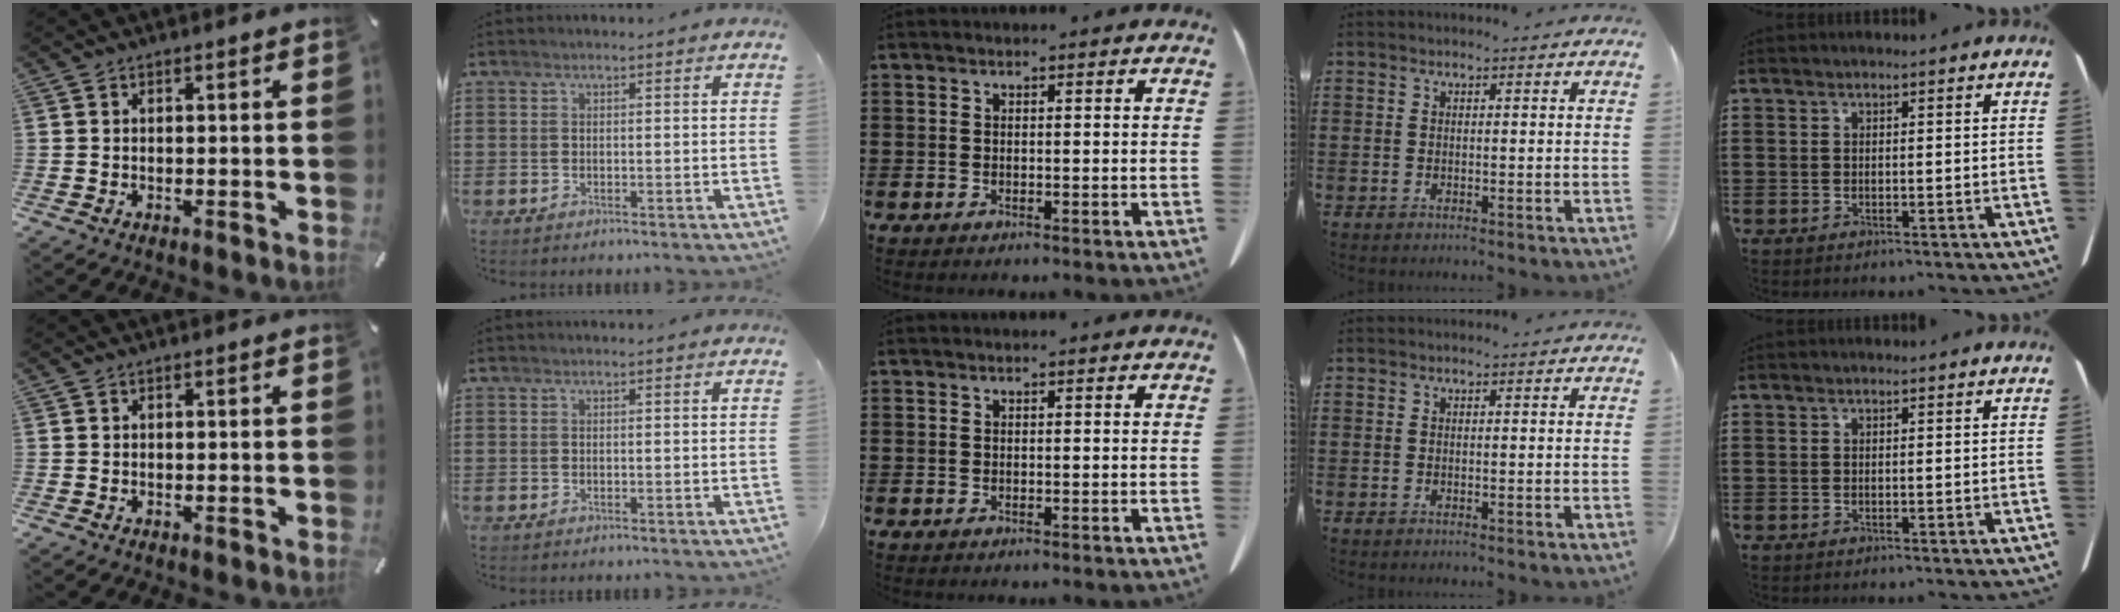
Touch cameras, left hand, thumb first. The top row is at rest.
{}